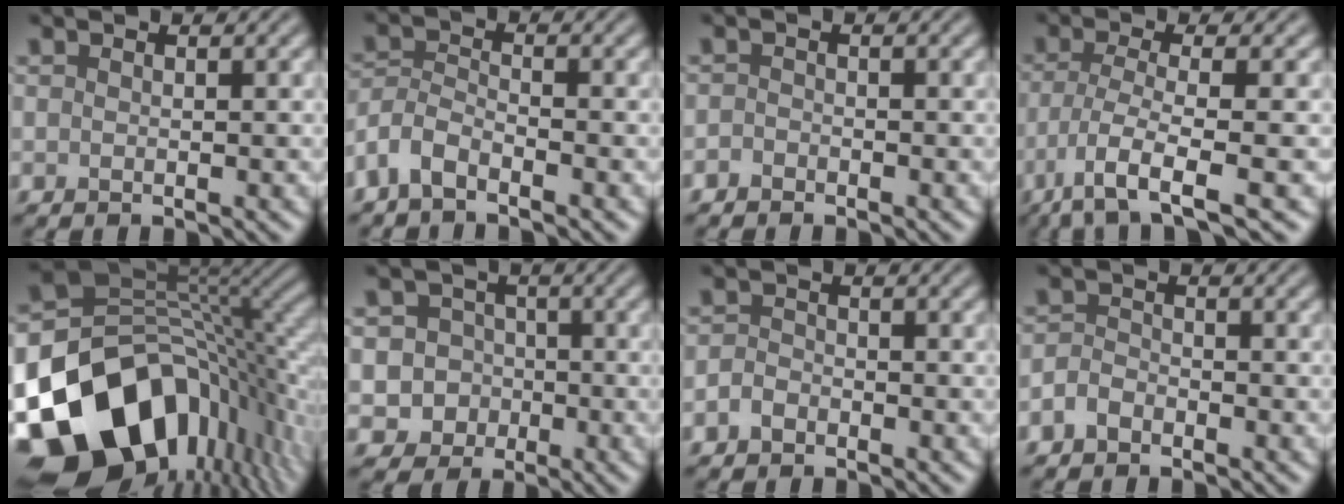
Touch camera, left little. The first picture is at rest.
{"total": 3.0, "force": [-2.3, 1.1, 1.6], "torque": [-0.036, 0.001, -0.061]}
{"total": 0.8, "force": [-0.7, 0.4, 0.1], "torque": [-0.001, 0.001, -0.018]}
{"total": 5.5, "force": [-2.8, 1.2, 4.6], "torque": [-0.086, -0.010, -0.059]}
{"total": 18.3, "force": [-7.7, 12.2, 11.2], "torque": [-0.237, -0.036, -0.120]}
{"total": 5.5, "force": [-1.4, 5.2, 1.1], "torque": [0.002, 0.007, -0.044]}
{"total": 1.4, "force": [-0.9, 1.0, 0.5], "torque": [-0.009, 0.004, -0.022]}
{"total": 1.6, "force": [-1.1, 1.0, 0.7], "torque": [-0.013, 0.005, -0.028]}